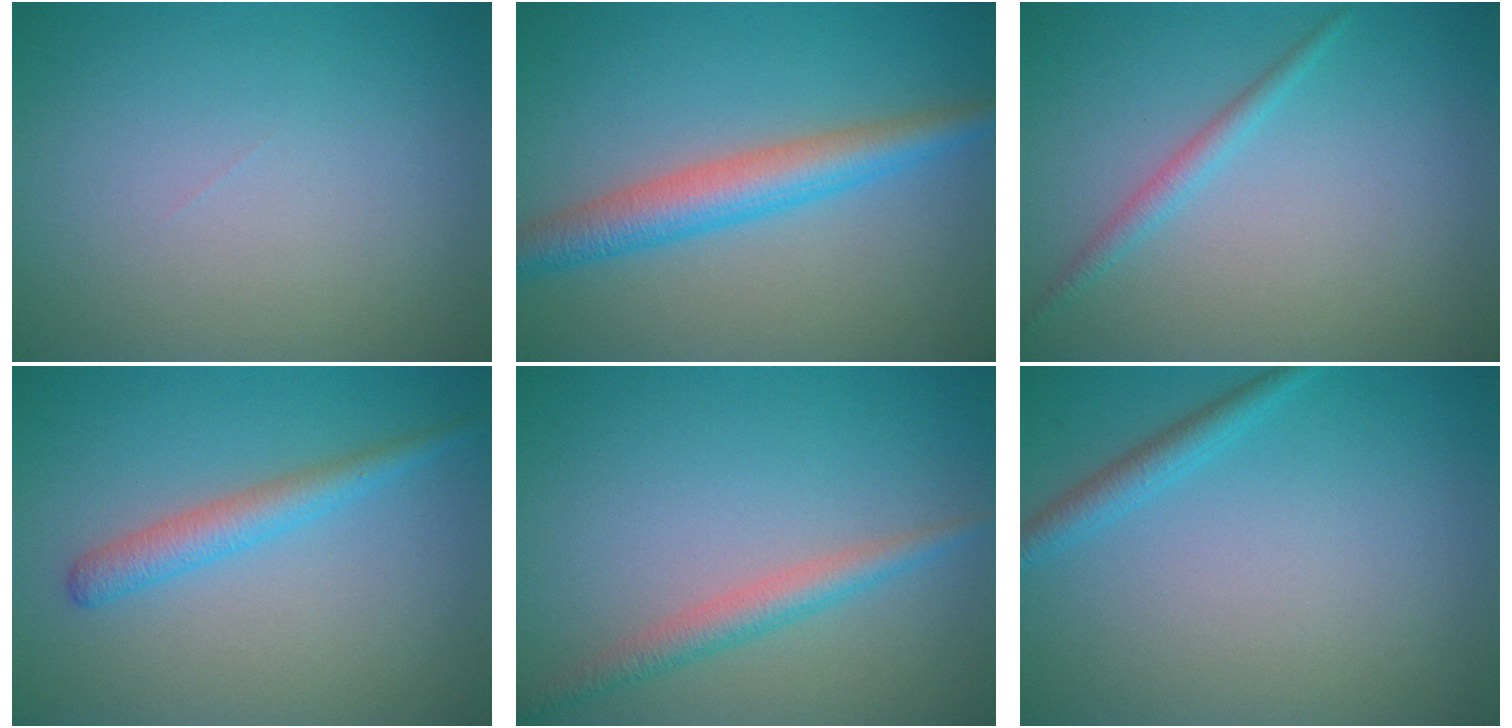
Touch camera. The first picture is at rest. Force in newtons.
{"total": 4.7, "press": 4.7, "slide": 0.1}
{"total": 1.4, "press": 1.4, "slide": 0.1}
{"total": 2.7, "press": 2.6, "slide": 0.1}
{"total": 2.5, "press": 2.5, "slide": 0.0}
{"total": 1.8, "press": 1.8, "slide": 0.1}